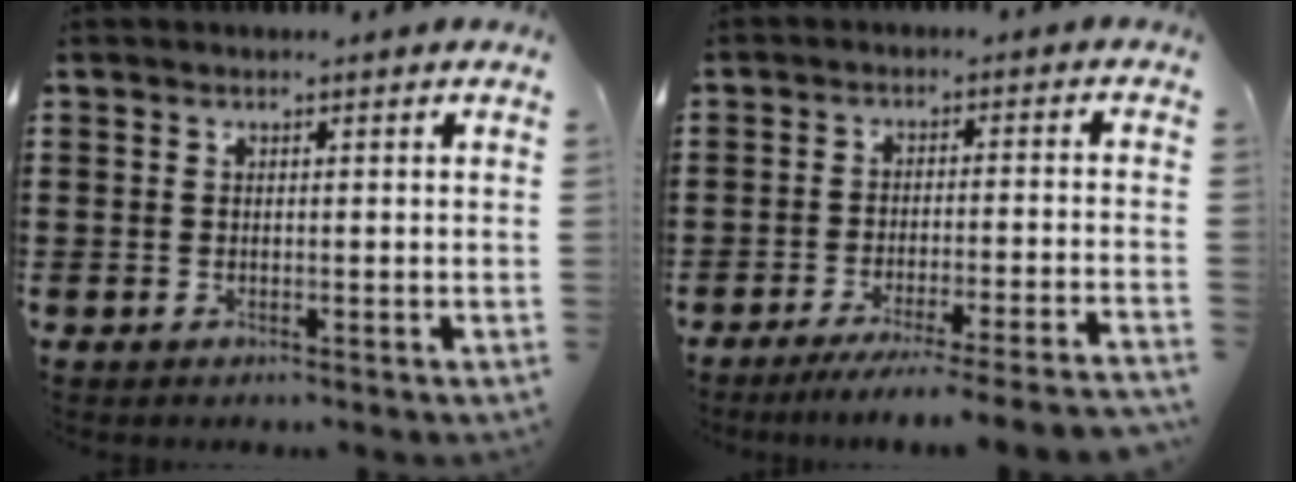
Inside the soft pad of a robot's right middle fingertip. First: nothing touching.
{"total": 4.9, "force": [-4.3, -0.6, 2.2], "torque": [-0.034, -0.014, -0.082]}